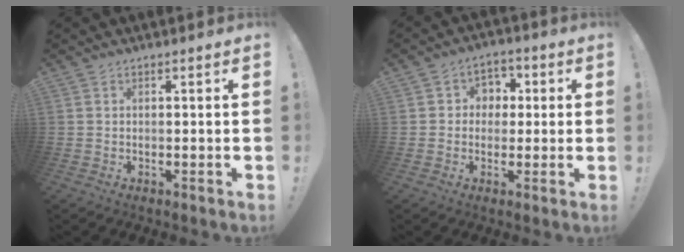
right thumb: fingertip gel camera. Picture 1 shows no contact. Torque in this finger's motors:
{"motor_torque": [-0.48, 0.04, -0.27, 0.29, 0.11]}